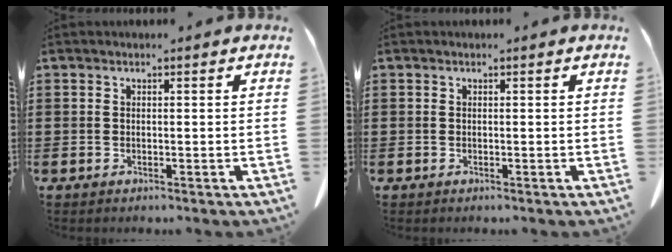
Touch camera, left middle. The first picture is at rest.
{"total": 0.0}